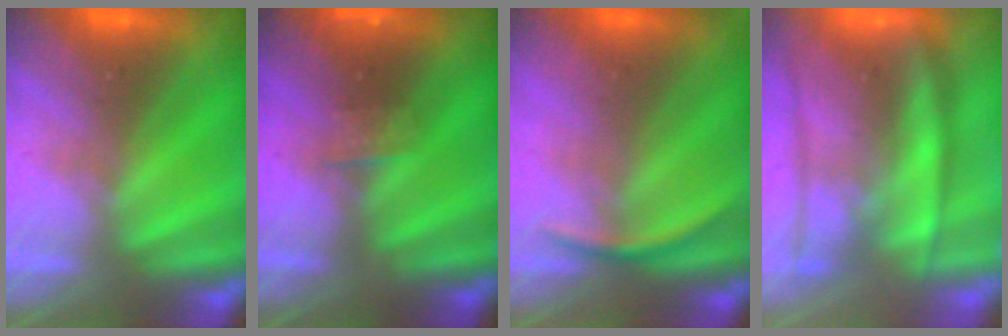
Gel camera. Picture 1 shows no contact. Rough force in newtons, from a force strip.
{"total": 2.5}
{"total": 2.8}
{"total": 5.8}